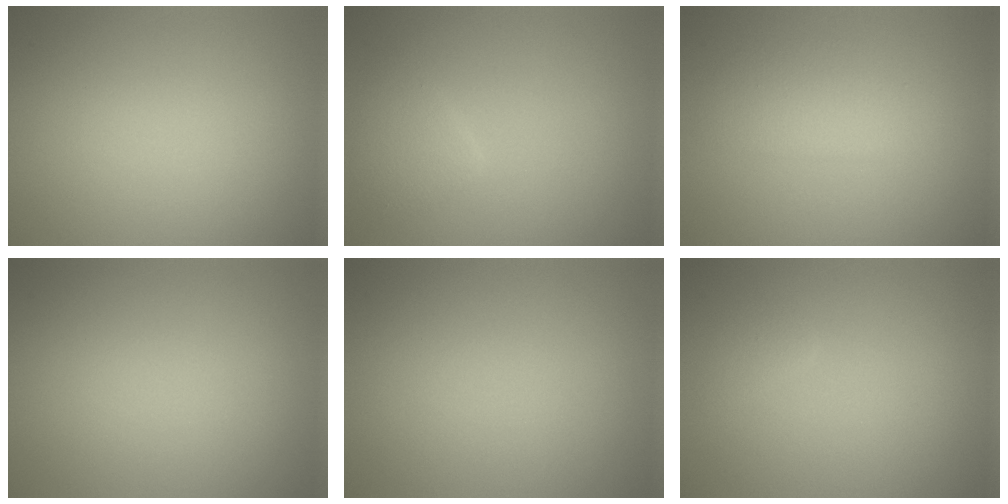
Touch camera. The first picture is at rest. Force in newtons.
{"total": 2.0, "press": 2.0, "slide": 0.1}
{"total": 2.4, "press": 2.4, "slide": 0.0}
{"total": 0.0}
{"total": 0.0}
{"total": 0.7, "press": 0.7, "slide": 0.1}